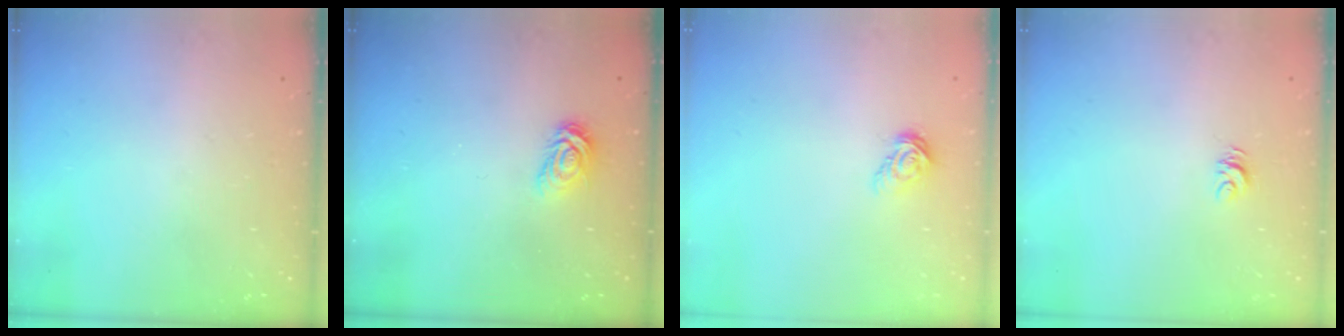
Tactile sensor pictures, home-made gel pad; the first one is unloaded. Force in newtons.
{"total": 5.0, "press": 5.0, "slide": 0.1}
{"total": 5.3, "press": 5.2, "slide": 0.4}
{"total": 3.7, "press": 3.7, "slide": 0.1}